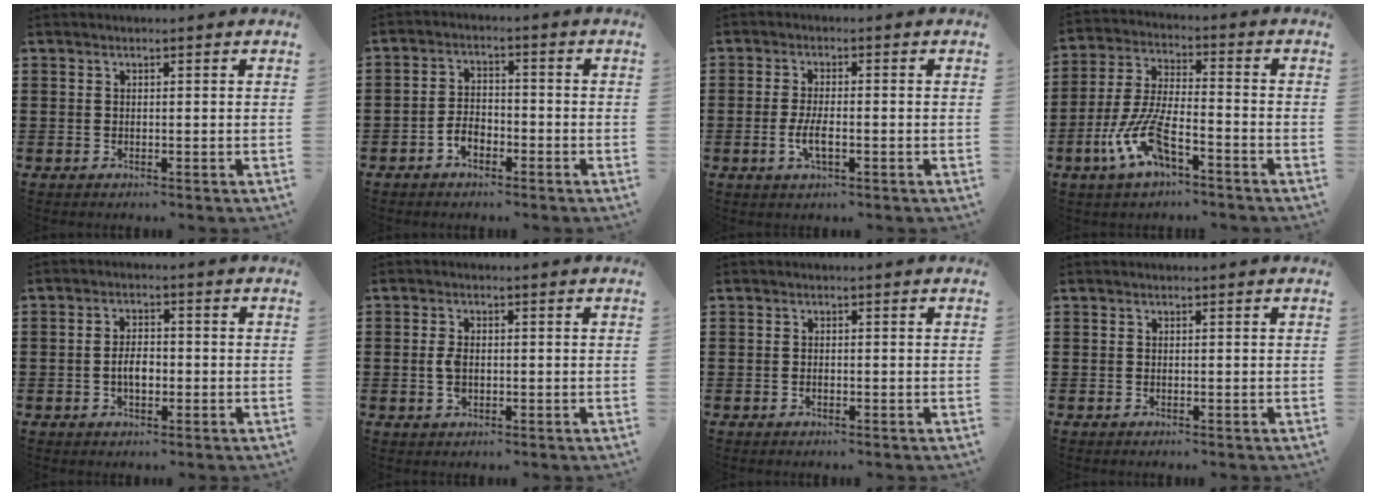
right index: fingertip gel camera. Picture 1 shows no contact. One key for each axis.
{"total": 3.2, "fx": -2.0, "fy": 2.0, "fz": 1.6, "tx": -0.039, "ty": 0.005, "tz": -0.041}
{"total": 3.8, "fx": -1.1, "fy": 1.3, "fz": 3.5, "tx": -0.073, "ty": 0.000, "tz": -0.023}
{"total": 9.5, "fx": -4.9, "fy": 3.2, "fz": 7.5, "tx": -0.183, "ty": -0.007, "tz": -0.097}
{"total": 3.5, "fx": -0.7, "fy": 1.7, "fz": 2.9, "tx": -0.048, "ty": 0.001, "tz": -0.015}
{"total": 2.9, "fx": -0.3, "fy": 1.6, "fz": 2.4, "tx": -0.060, "ty": -0.003, "tz": -0.009}
{"total": 0.5, "fx": -0.3, "fy": 0.3, "fz": 0.3, "tx": -0.008, "ty": -0.002, "tz": -0.004}
{"total": 0.0}